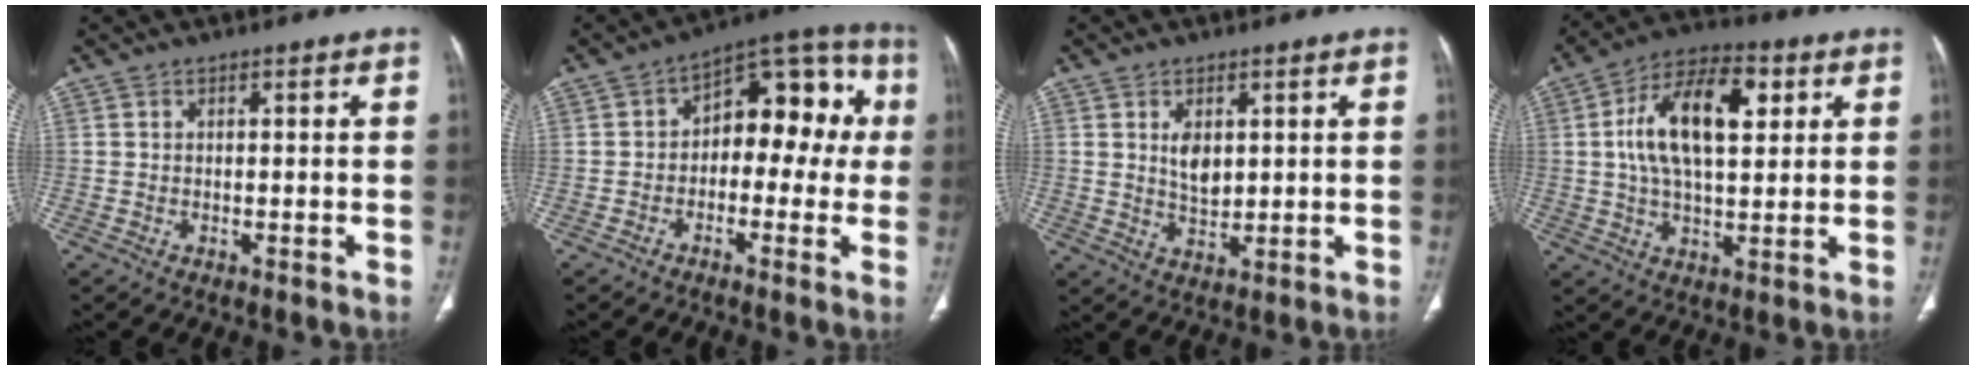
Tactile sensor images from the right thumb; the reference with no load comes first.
{"total": 13.8, "force": [0.4, 8.5, 10.9], "torque": [-0.086, 0.054, -0.010]}
{"total": 4.9, "force": [1.4, 2.9, 3.7], "torque": [-0.053, -0.014, 0.033]}
{"total": 16.1, "force": [3.9, 8.2, 13.4], "torque": [-0.223, 0.011, 0.063]}